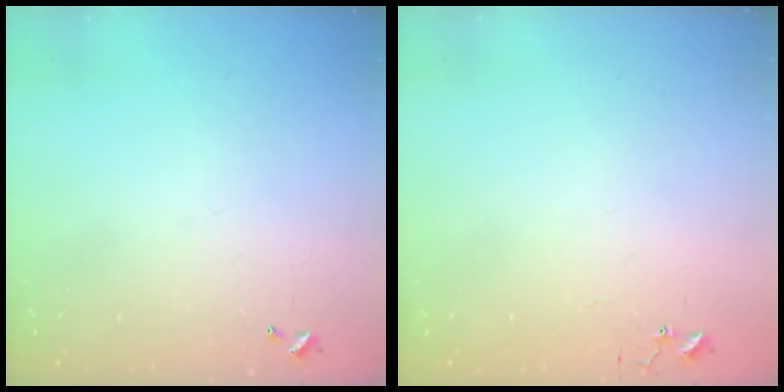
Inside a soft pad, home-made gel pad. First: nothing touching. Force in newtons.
{"total": 4.8, "press": 4.8, "slide": 0.2}